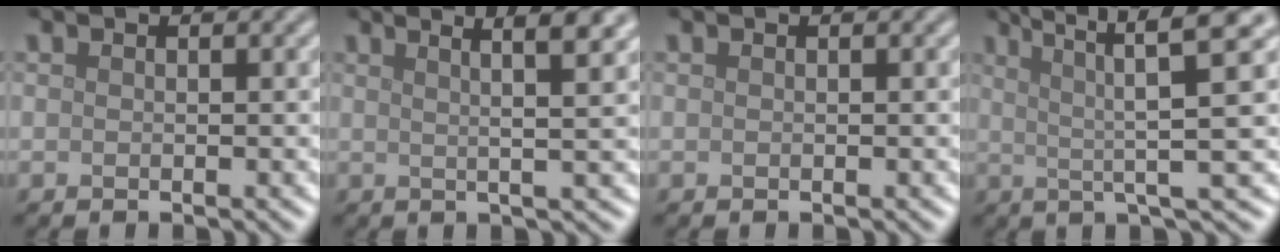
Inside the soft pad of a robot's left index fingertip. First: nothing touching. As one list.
[{"total": 7.3, "force": [3.6, 2.1, 6.0], "torque": [-0.059, 0.037, 0.018]}, {"total": 0.0}, {"total": 7.1, "force": [2.3, 0.7, 6.7], "torque": [-0.110, 0.017, 0.044]}]